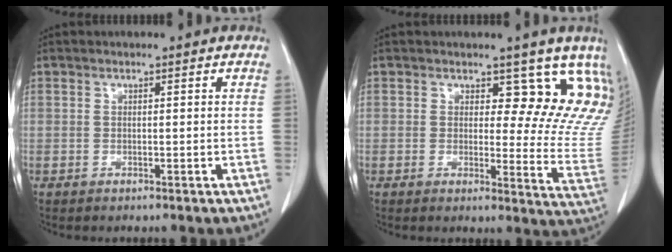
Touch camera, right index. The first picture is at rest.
{"total": 10.9, "force": [8.1, 4.4, 5.9], "torque": [-0.043, -0.034, 0.071]}